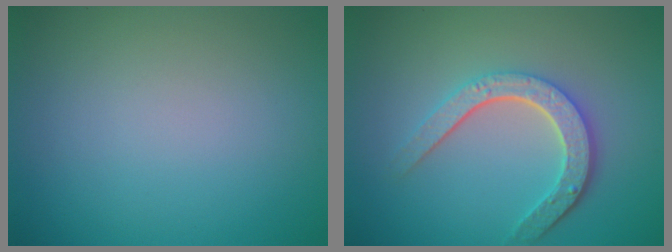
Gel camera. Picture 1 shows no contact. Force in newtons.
{"total": 4.6, "press": 3.5, "slide": 3.0}